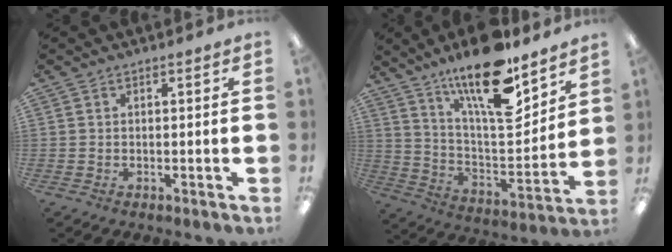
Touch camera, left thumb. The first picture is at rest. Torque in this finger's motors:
{"motor_torque": [0.93, 0.14, 1.71, -1.06, 0.30]}